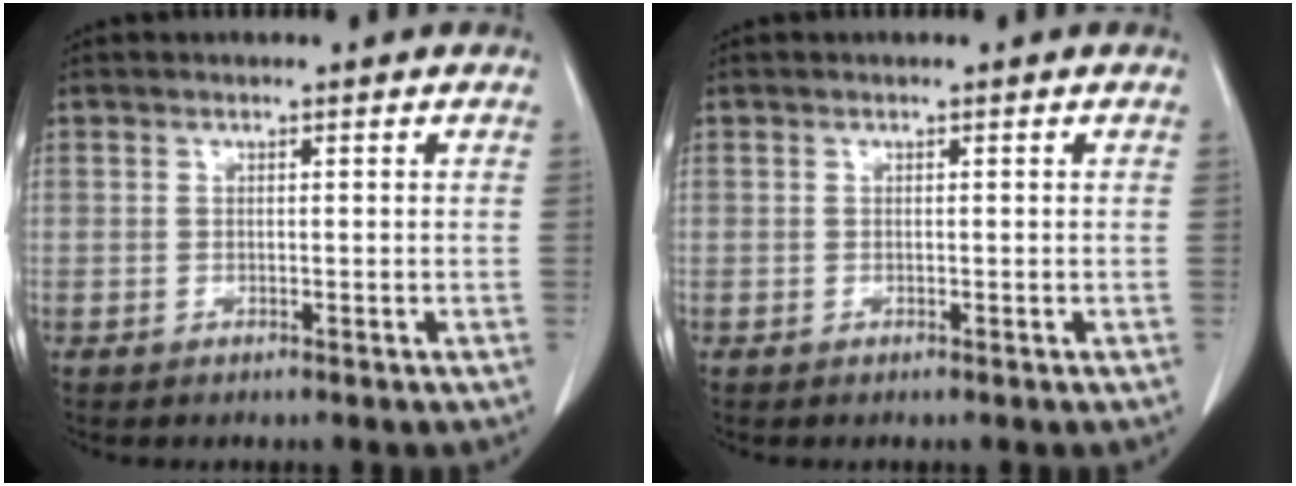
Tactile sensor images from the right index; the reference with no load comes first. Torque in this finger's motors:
{"motor_torque": [-0.05, 0.02, 0.00, 0.00]}